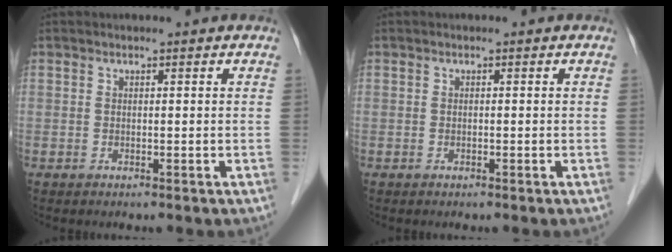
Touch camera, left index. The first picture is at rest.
{"total": 0.0}